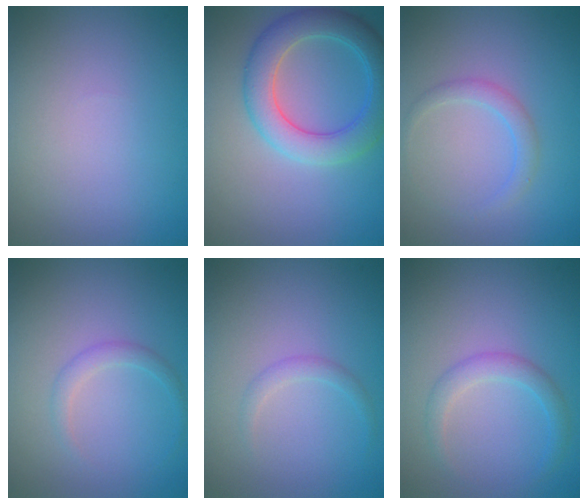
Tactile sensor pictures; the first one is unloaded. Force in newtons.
{"total": 5.4, "press": 5.4, "slide": 0.1}
{"total": 1.7, "press": 1.7, "slide": 0.1}
{"total": 1.4, "press": 1.4, "slide": 0.1}
{"total": 1.1, "press": 1.1, "slide": 0.1}
{"total": 2.1, "press": 2.1, "slide": 0.1}